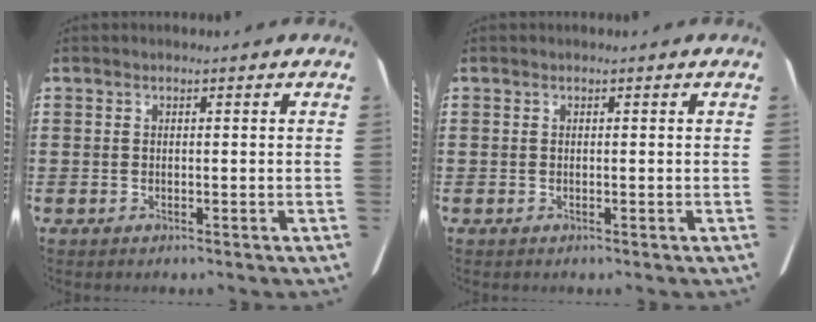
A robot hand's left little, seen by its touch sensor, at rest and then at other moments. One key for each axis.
{"total": 0.0}